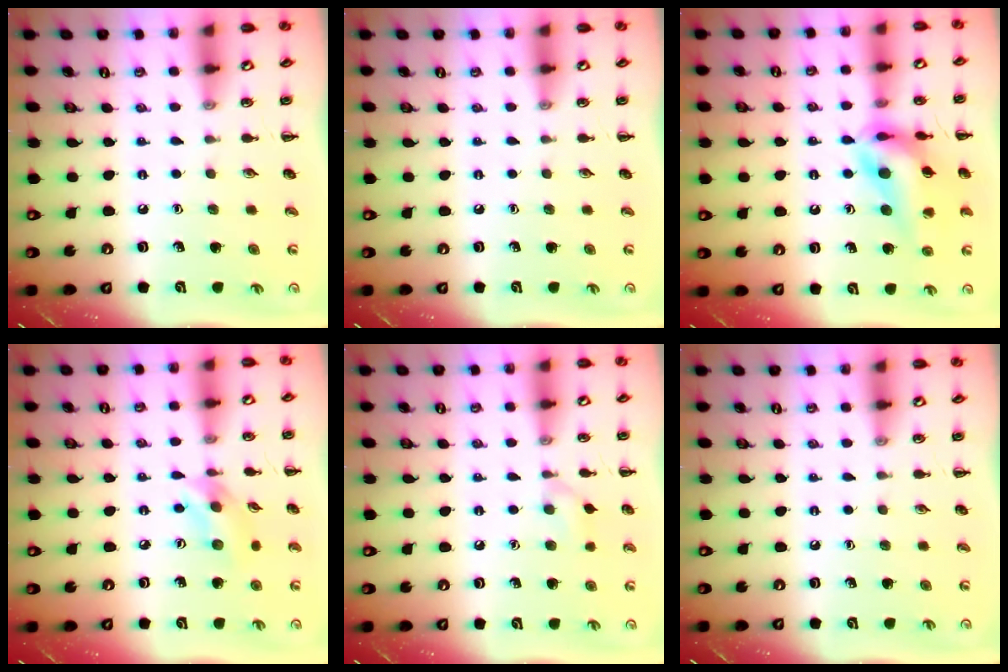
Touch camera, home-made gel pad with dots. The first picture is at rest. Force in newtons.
{"total": 0.0}
{"total": 16.0, "press": 15.8, "slide": 2.1}
{"total": 6.9, "press": 6.8, "slide": 0.9}
{"total": 6.5, "press": 6.1, "slide": 2.2}
{"total": 0.0}